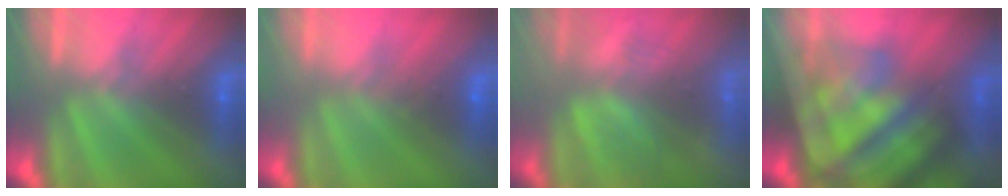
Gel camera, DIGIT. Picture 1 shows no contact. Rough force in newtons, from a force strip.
{"total": 4.5}
{"total": 4.1}
{"total": 8.0}